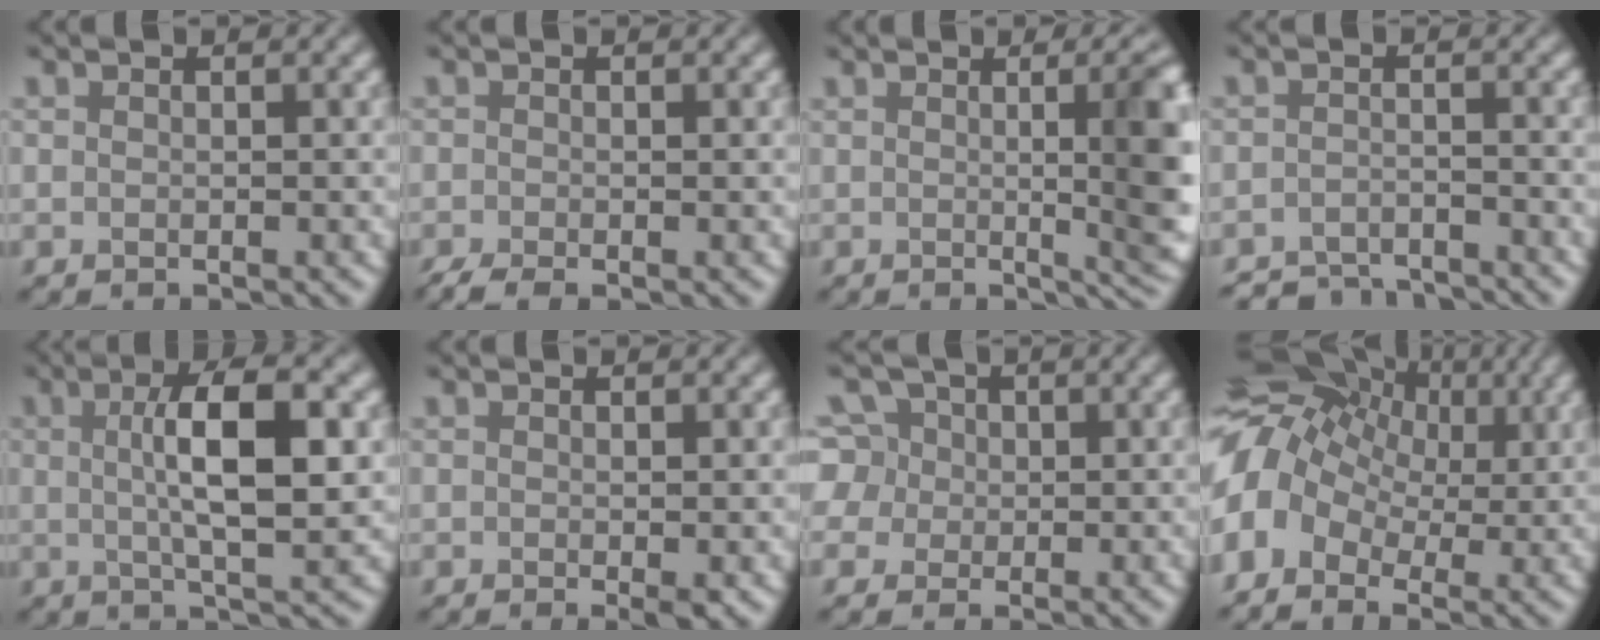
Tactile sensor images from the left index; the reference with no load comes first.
{"total": 1.9, "force": [-1.0, 0.7, 1.5], "torque": [-0.035, -0.008, -0.023]}
{"total": 10.6, "force": [0.8, 3.7, 9.9], "torque": [-0.085, 0.012, 0.001]}
{"total": 4.2, "force": [-4.1, 0.5, 0.3], "torque": [-0.001, -0.004, -0.075]}
{"total": 7.9, "force": [0.8, 2.3, 7.5], "torque": [-0.123, 0.005, 0.008]}
{"total": 1.3, "force": [-0.2, 0.2, 1.2], "torque": [-0.020, -0.005, -0.003]}
{"total": 6.8, "force": [2.1, 5.8, 2.8], "torque": [-0.062, 0.036, 0.013]}
{"total": 10.7, "force": [1.4, 7.8, 7.2], "torque": [-0.142, 0.017, 0.011]}